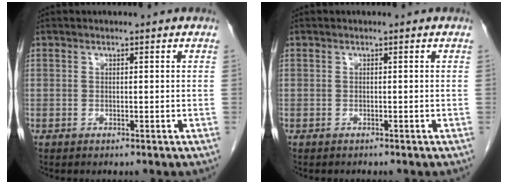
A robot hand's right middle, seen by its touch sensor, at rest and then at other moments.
{"total": 0.0}